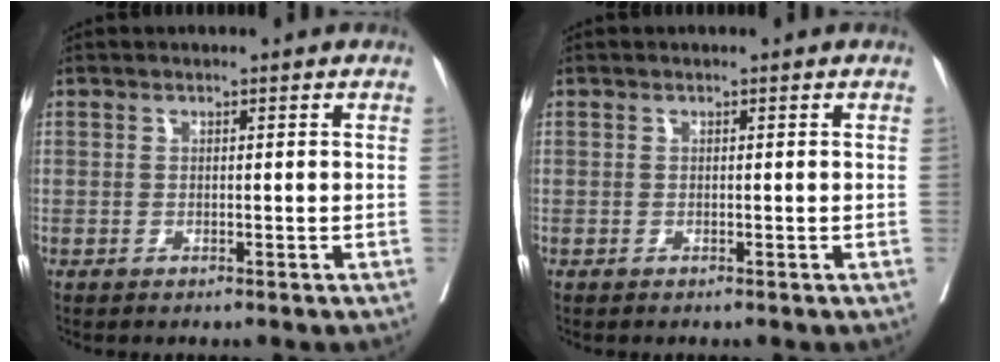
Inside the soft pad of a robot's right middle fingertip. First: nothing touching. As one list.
[{"total": 0.0}]